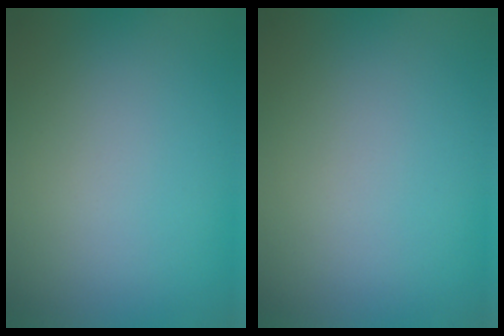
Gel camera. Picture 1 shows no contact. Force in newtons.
{"total": 0.0}